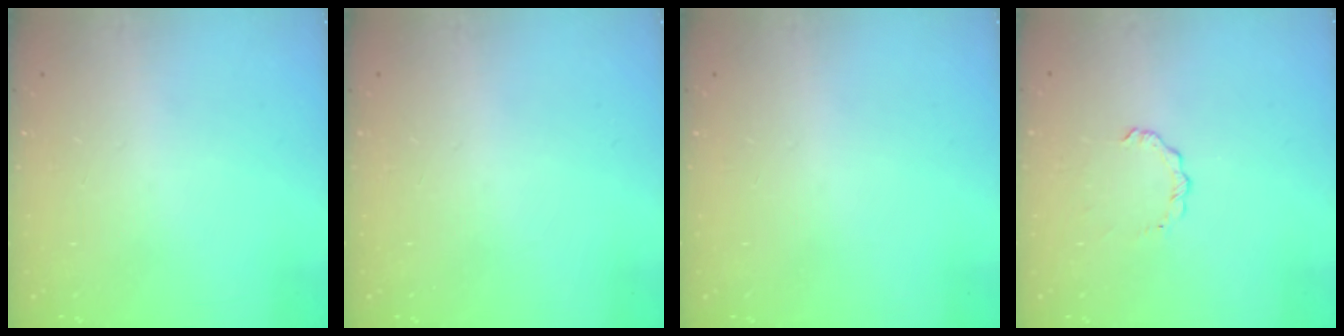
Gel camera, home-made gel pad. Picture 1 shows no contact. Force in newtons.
{"total": 0.0}
{"total": 0.0}
{"total": 4.1, "press": 4.1, "slide": 0.4}